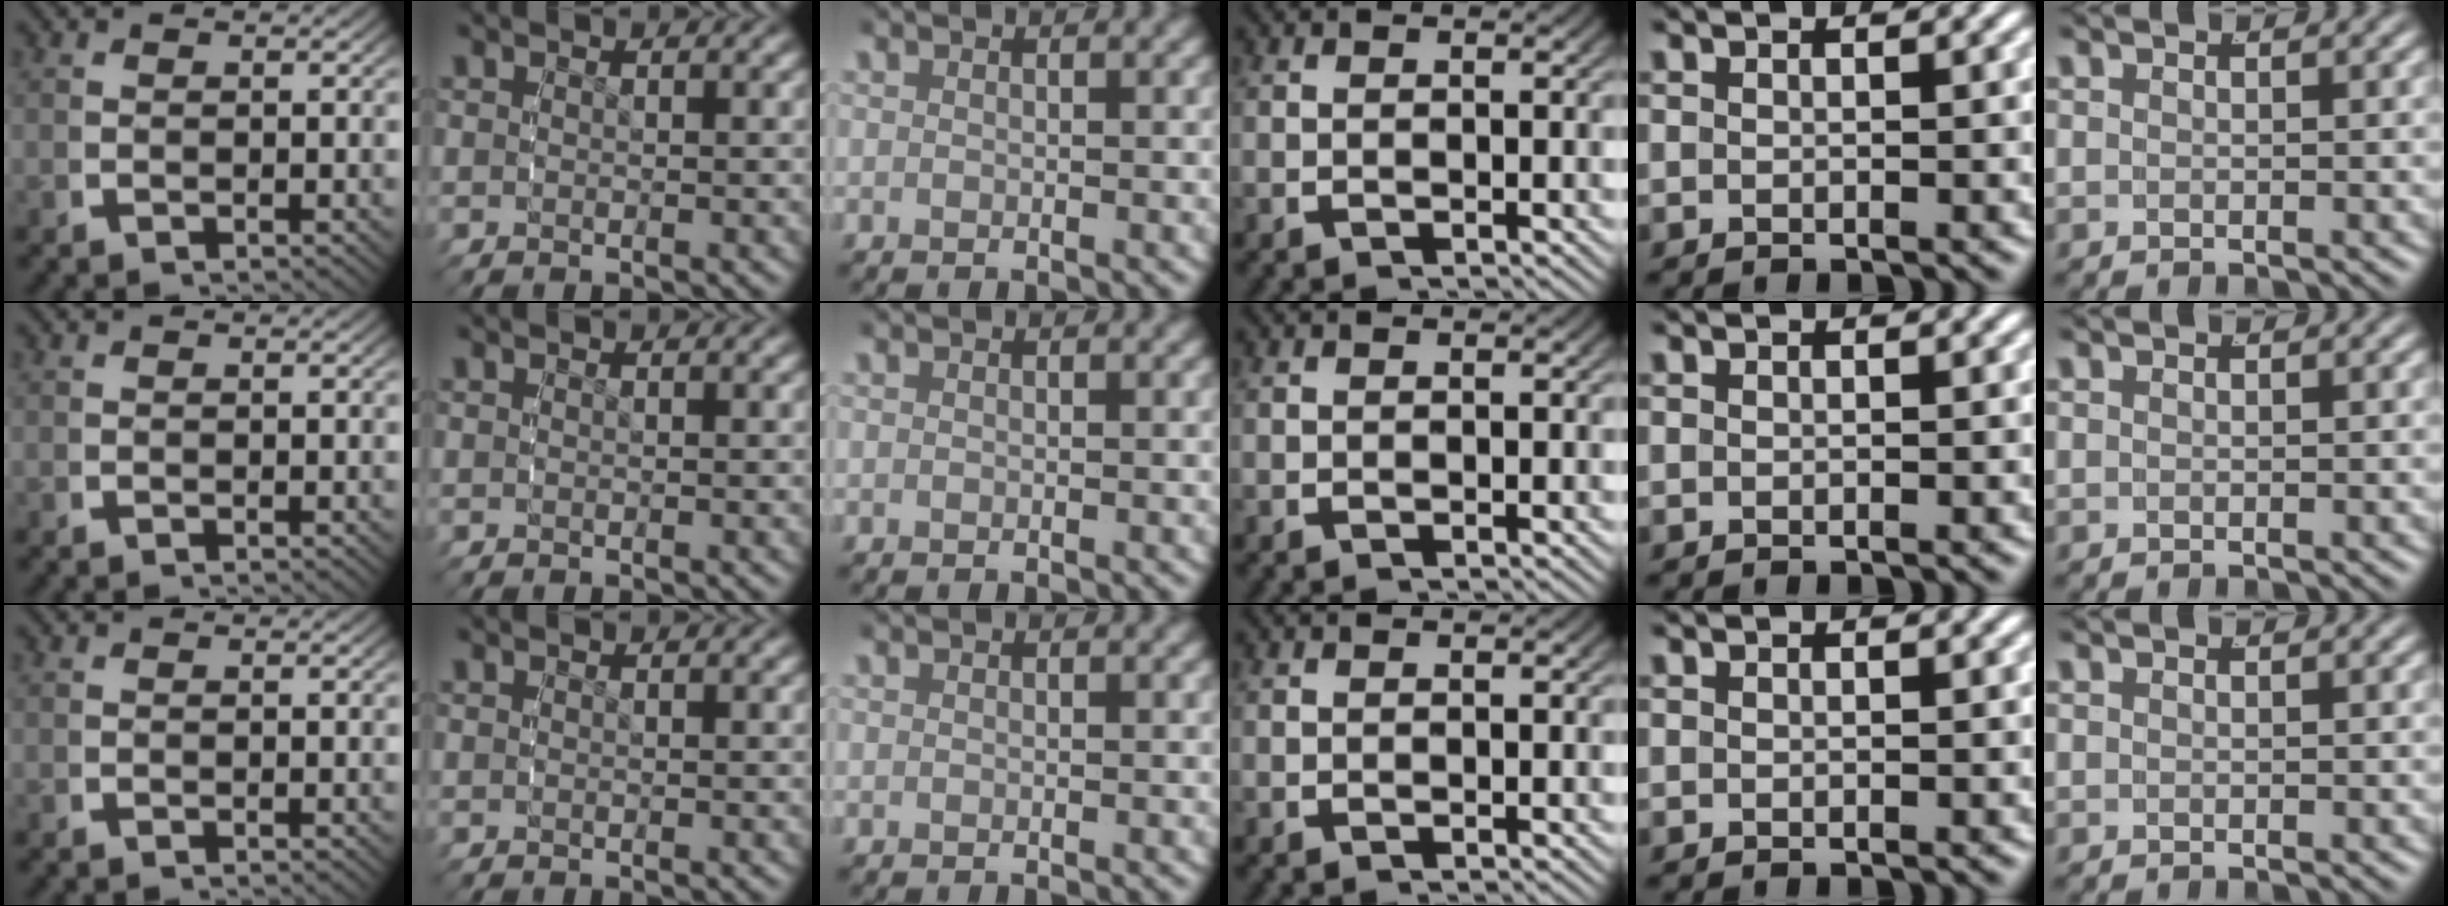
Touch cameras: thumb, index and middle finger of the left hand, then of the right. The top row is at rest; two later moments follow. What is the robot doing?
{"motion": "reach", "object": "backpack"}